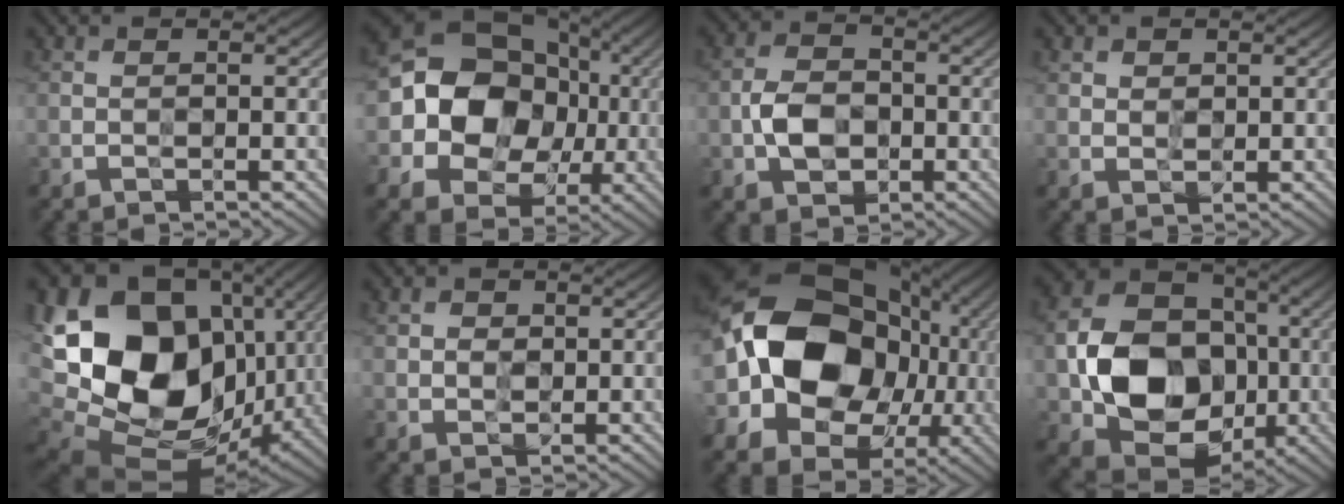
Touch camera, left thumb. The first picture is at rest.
{"total": 15.5, "force": [0.0, 13.5, 7.7], "torque": [-0.185, 0.002, -0.013]}
{"total": 5.5, "force": [-1.2, 4.1, 3.6], "torque": [-0.076, -0.004, -0.026]}
{"total": 2.0, "force": [1.1, 1.5, 0.7], "torque": [-0.018, -0.006, 0.020]}
{"total": 22.3, "force": [2.4, 17.2, 13.9], "torque": [-0.327, -0.019, 0.078]}
{"total": 2.6, "force": [1.0, 2.1, 1.2], "torque": [-0.035, -0.002, 0.020]}
{"total": 21.0, "force": [0.4, 16.8, 12.6], "torque": [-0.270, -0.029, 0.022]}
{"total": 14.7, "force": [-2.0, 11.4, 9.1], "torque": [-0.172, -0.014, -0.038]}